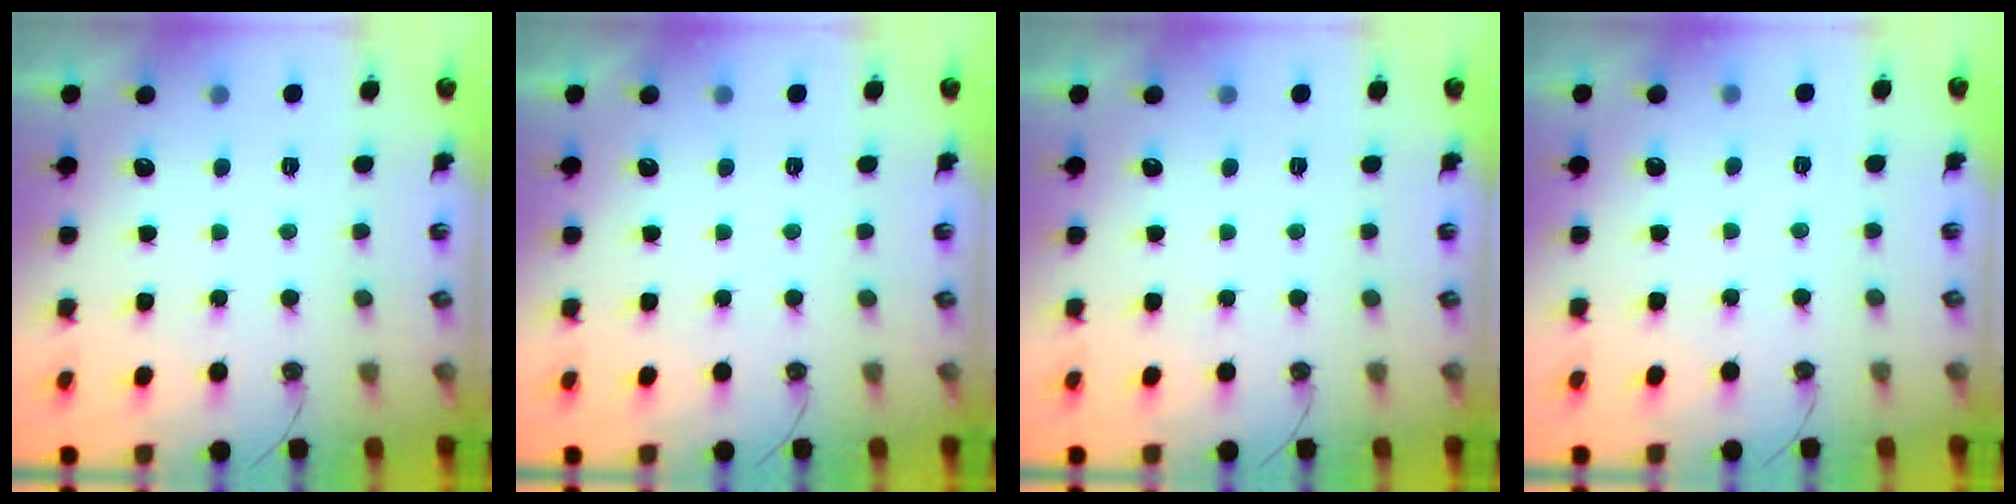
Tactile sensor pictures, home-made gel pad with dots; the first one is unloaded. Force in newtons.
{"total": 0.0}
{"total": 0.0}
{"total": 2.0, "press": 1.9, "slide": 0.5}